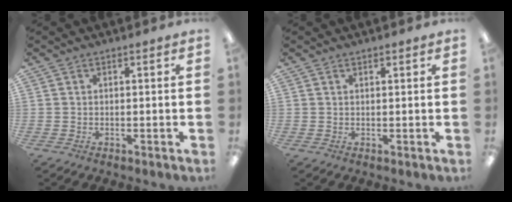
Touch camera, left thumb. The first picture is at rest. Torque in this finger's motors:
{"motor_torque": [-0.15, -0.05, -0.04, 0.16, -0.03]}